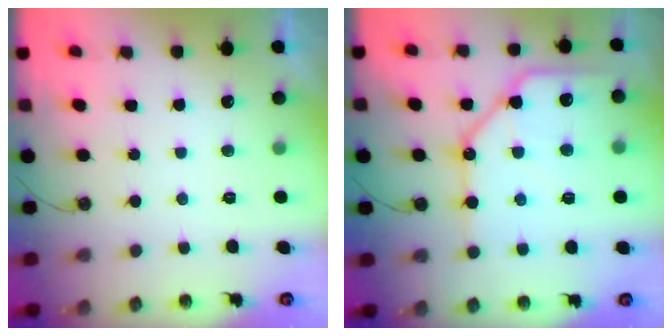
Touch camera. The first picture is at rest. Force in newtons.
{"total": 16.0, "press": 15.9, "slide": 1.8}